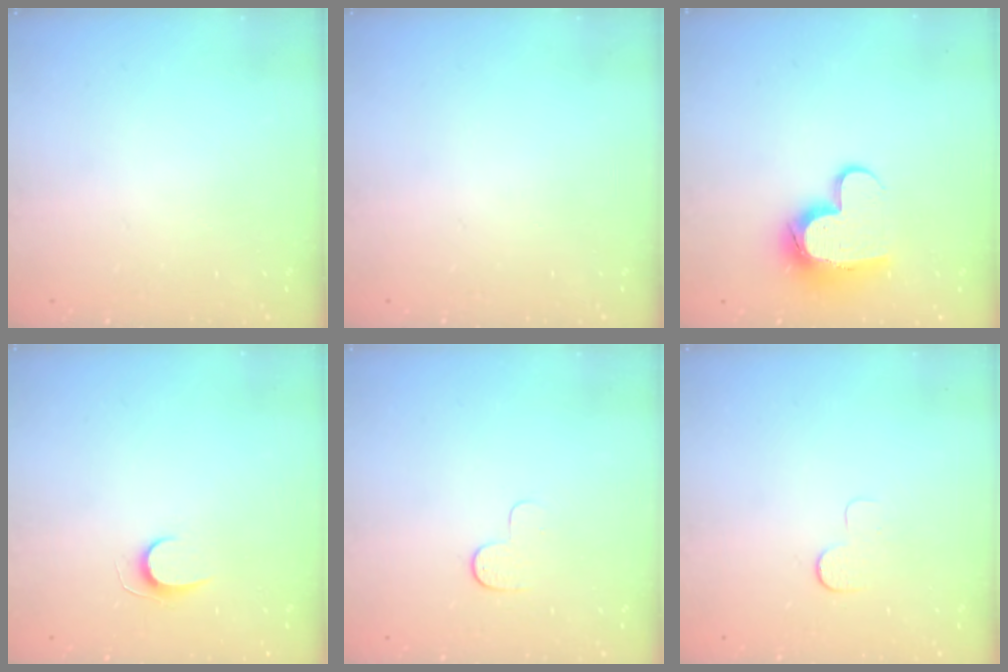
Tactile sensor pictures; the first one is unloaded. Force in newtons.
{"total": 0.0}
{"total": 11.7, "press": 11.7, "slide": 1.0}
{"total": 5.6, "press": 5.6, "slide": 0.5}
{"total": 3.9, "press": 3.9, "slide": 0.3}
{"total": 3.9, "press": 3.9, "slide": 0.3}